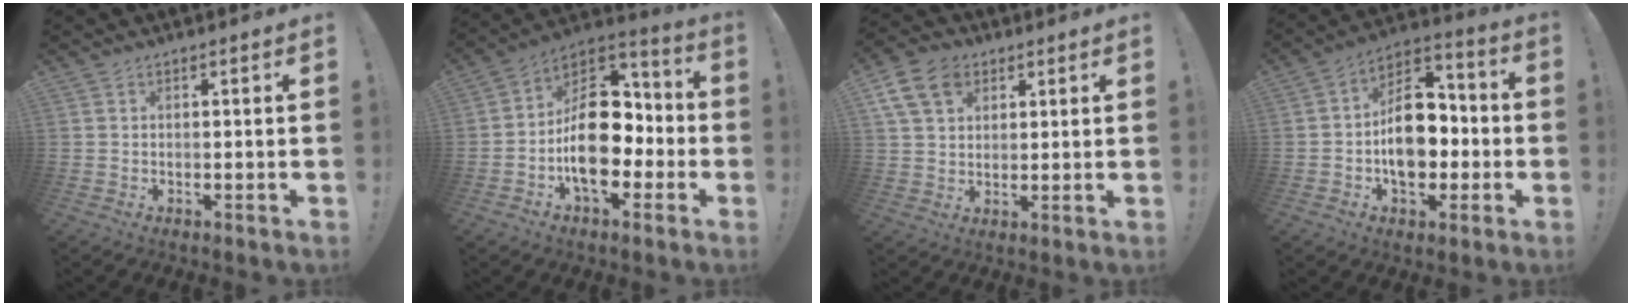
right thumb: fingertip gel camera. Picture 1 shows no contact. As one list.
[{"total": 18.7, "force": [-3.6, 12.5, 13.4], "torque": [-0.205, 0.019, -0.051]}, {"total": 11.9, "force": [5.4, 8.6, 6.1], "torque": [-0.106, -0.017, 0.107]}, {"total": 15.8, "force": [-2.9, 11.3, 10.7], "torque": [-0.160, 0.028, -0.045]}]